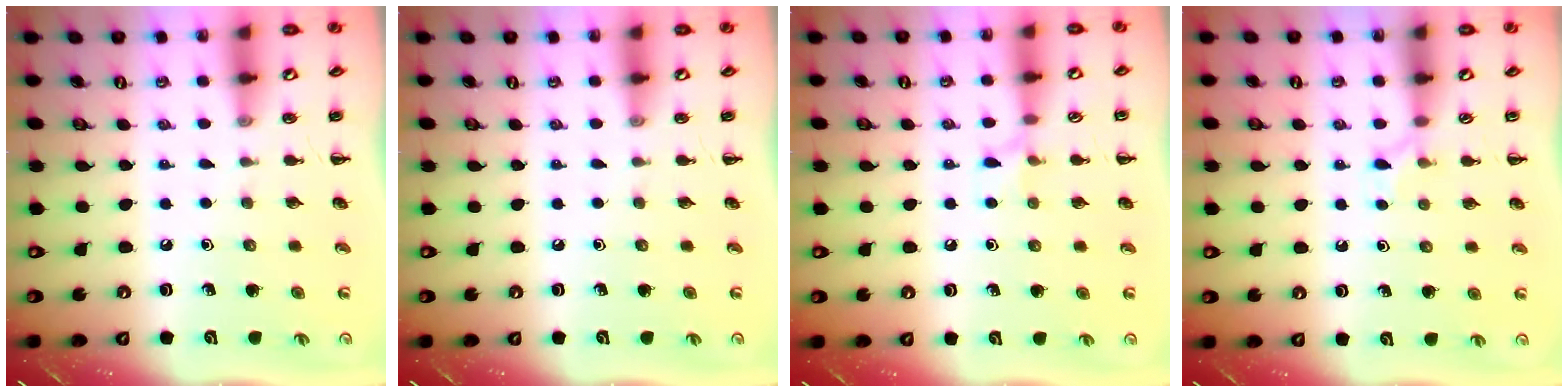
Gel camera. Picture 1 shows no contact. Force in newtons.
{"total": 0.0}
{"total": 5.5, "press": 5.1, "slide": 2.1}
{"total": 5.1, "press": 4.9, "slide": 1.6}